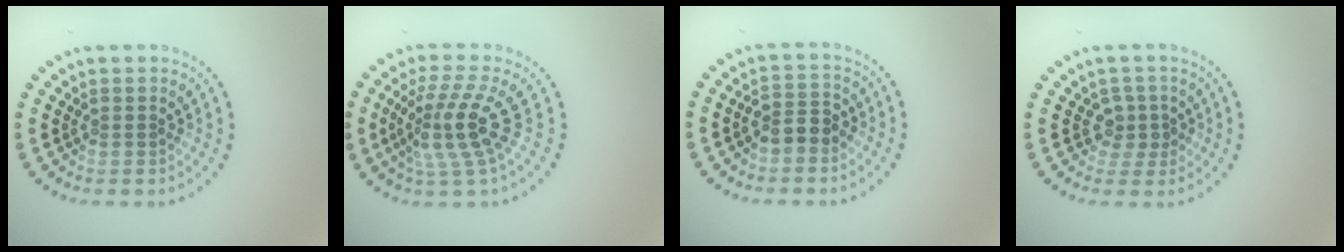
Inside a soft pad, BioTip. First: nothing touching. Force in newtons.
{"total": 4.4, "press": 3.3, "slide": 3.0}
{"total": 2.4, "press": 2.3, "slide": 0.9}
{"total": 1.8, "press": 1.3, "slide": 1.3}